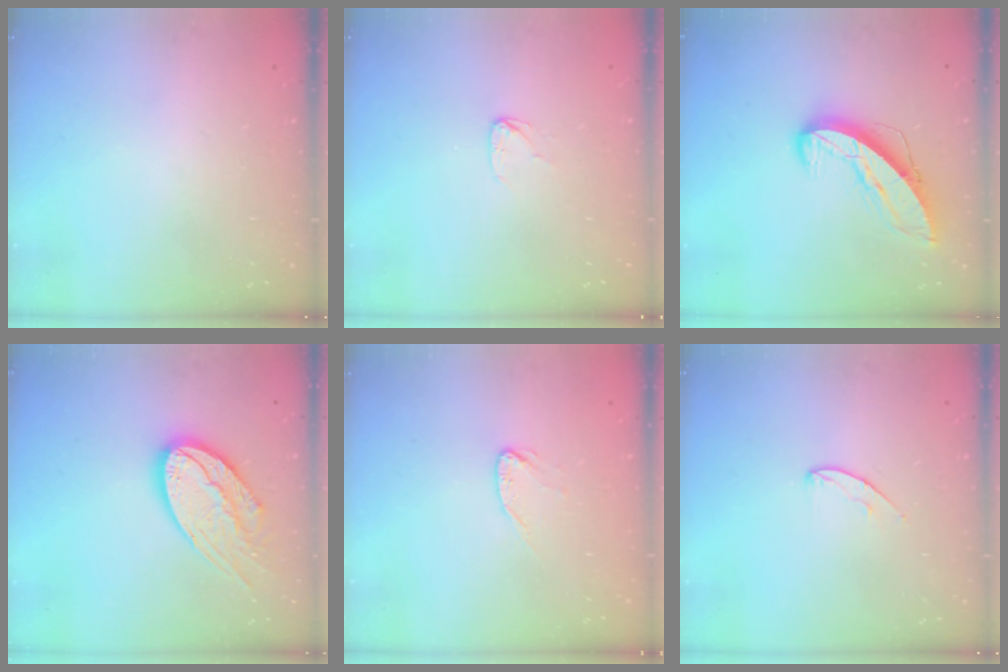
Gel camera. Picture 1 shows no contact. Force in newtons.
{"total": 3.5, "press": 3.5, "slide": 0.2}
{"total": 9.4, "press": 9.4, "slide": 0.9}
{"total": 18.4, "press": 18.3, "slide": 1.6}
{"total": 4.2, "press": 4.1, "slide": 0.4}
{"total": 5.3, "press": 5.3, "slide": 0.5}